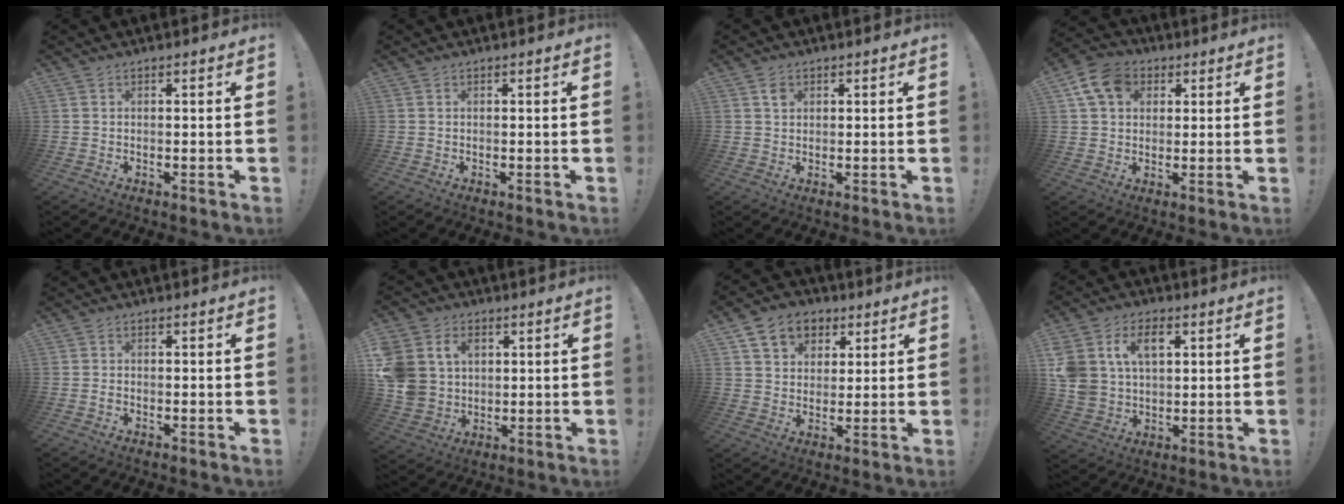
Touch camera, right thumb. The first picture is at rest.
{"total": 0.0}
{"total": 1.7, "force": [0.8, 1.4, 0.6], "torque": [0.007, -0.005, 0.011]}
{"total": 11.0, "force": [4.3, 8.4, 5.6], "torque": [-0.093, -0.002, 0.087]}
{"total": 0.8, "force": [-0.7, 0.3, 0.4], "torque": [-0.008, 0.001, -0.012]}
{"total": 12.8, "force": [3.6, 10.7, 6.0], "torque": [-0.129, -0.012, 0.074]}
{"total": 10.7, "force": [5.2, 8.3, 4.4], "torque": [-0.062, -0.019, 0.102]}
{"total": 12.6, "force": [4.6, 9.2, 7.2], "torque": [-0.141, -0.006, 0.091]}